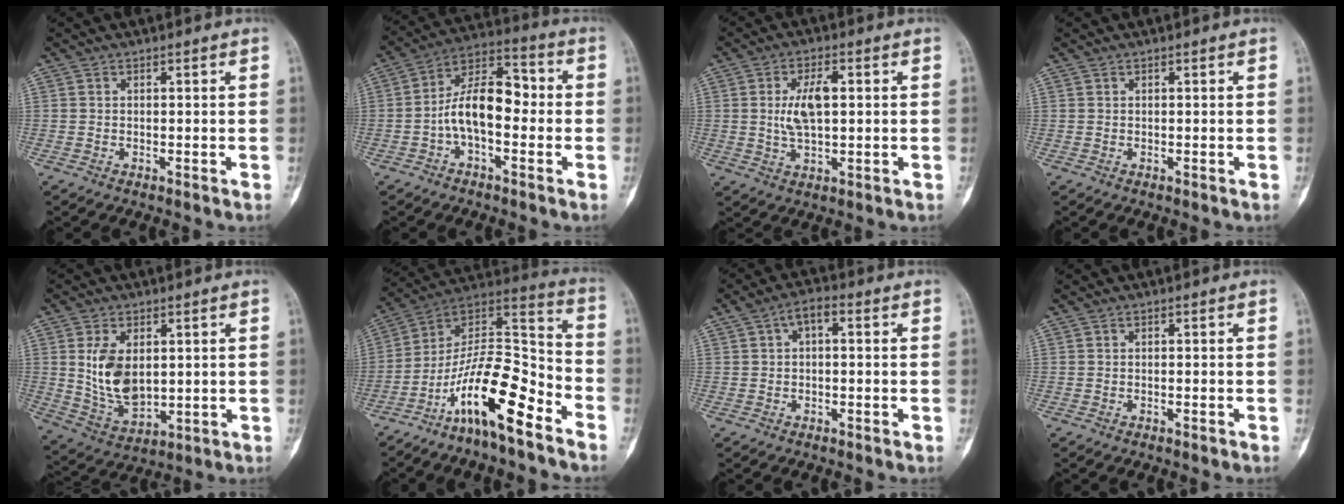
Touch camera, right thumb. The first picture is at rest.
{"total": 12.1, "force": [-1.8, 6.4, 10.1], "torque": [-0.161, 0.046, -0.042]}
{"total": 7.1, "force": [0.9, 3.2, 6.3], "torque": [-0.117, 0.002, 0.016]}
{"total": 0.0}
{"total": 10.7, "force": [1.8, 6.4, 8.3], "torque": [-0.139, -0.016, 0.051]}
{"total": 17.9, "force": [-10.6, 5.1, 13.5], "torque": [-0.229, 0.103, -0.186]}
{"total": 4.1, "force": [0.7, 2.1, 3.5], "torque": [-0.058, 0.019, 0.006]}
{"total": 0.6, "force": [-0.5, 0.1, 0.4], "torque": [-0.012, 0.002, -0.006]}